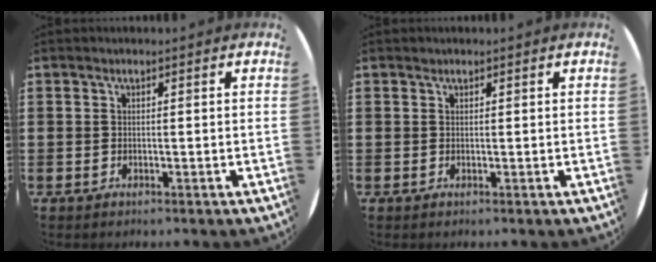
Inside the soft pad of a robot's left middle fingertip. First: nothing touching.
{"total": 0.0}